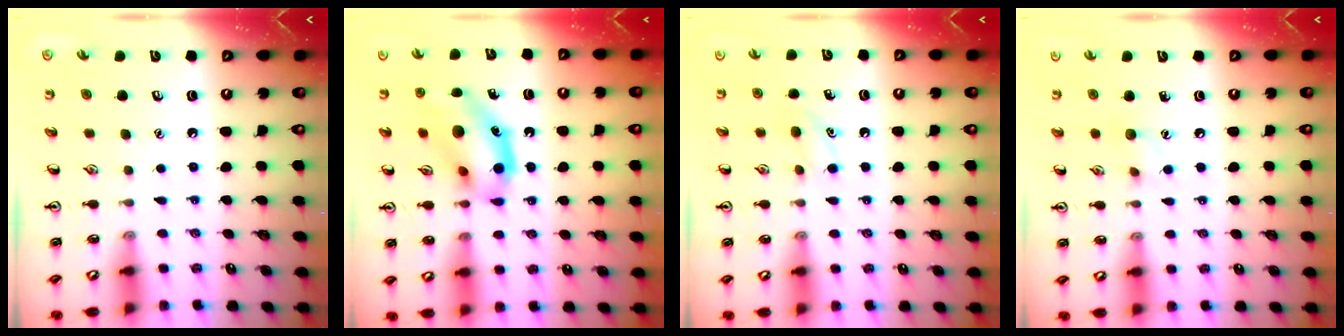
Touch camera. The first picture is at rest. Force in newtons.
{"total": 13.7, "press": 13.5, "slide": 1.9}
{"total": 6.8, "press": 6.5, "slide": 1.9}
{"total": 6.0, "press": 5.7, "slide": 1.9}